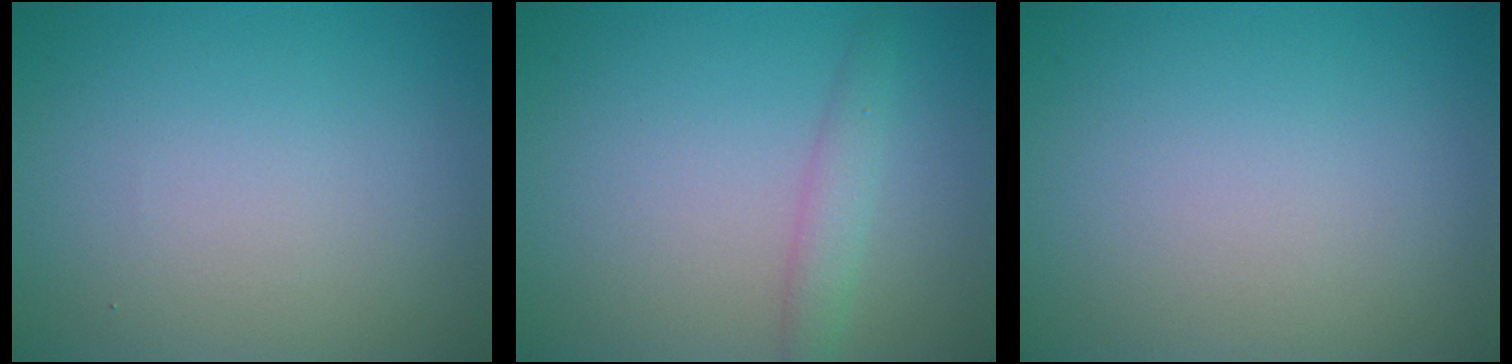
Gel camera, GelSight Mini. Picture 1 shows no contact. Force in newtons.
{"total": 1.8, "press": 1.8, "slide": 0.1}
{"total": 0.0}